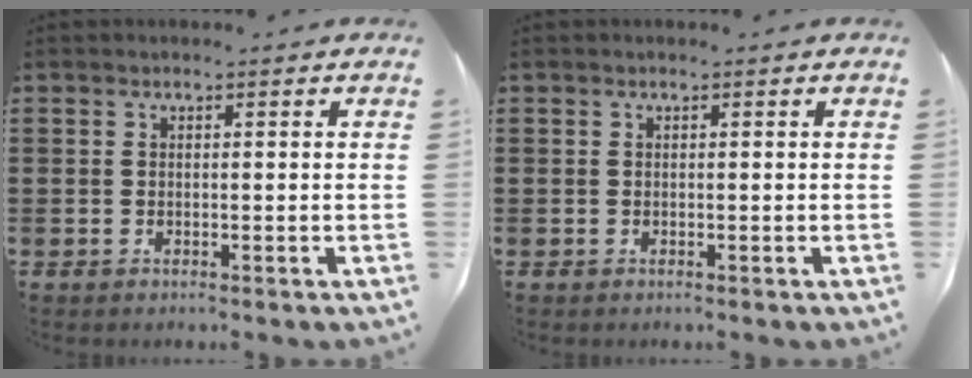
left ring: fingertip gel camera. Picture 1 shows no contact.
{"total": 0.0}